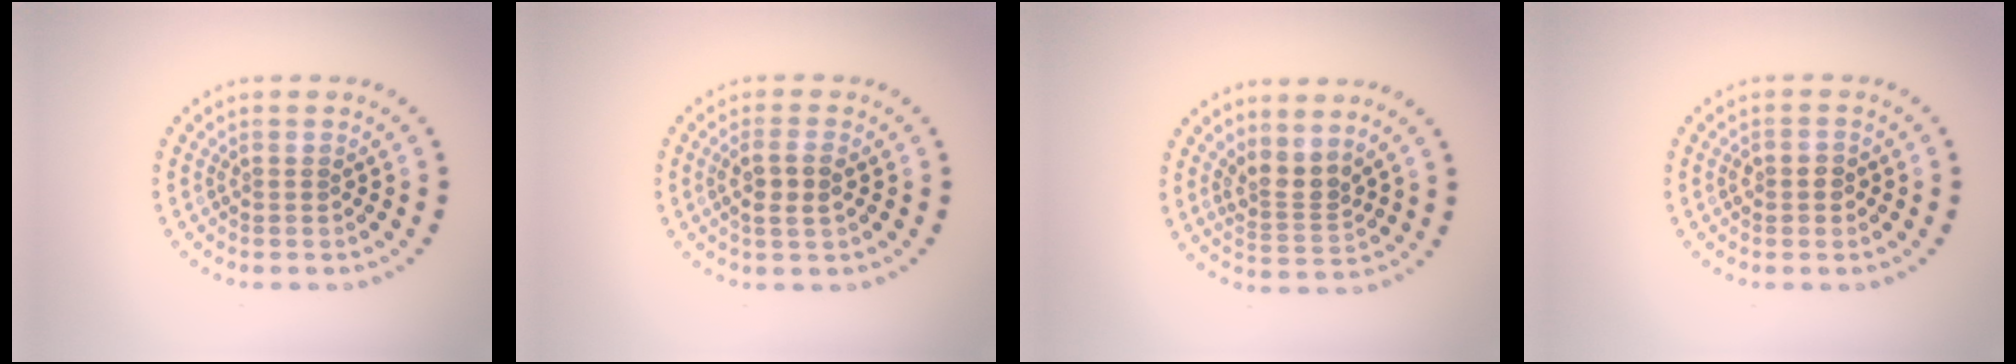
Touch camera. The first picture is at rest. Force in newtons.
{"total": 2.3, "press": 2.2, "slide": 0.8}
{"total": 2.6, "press": 1.9, "slide": 1.8}
{"total": 1.4, "press": 1.4, "slide": 0.5}